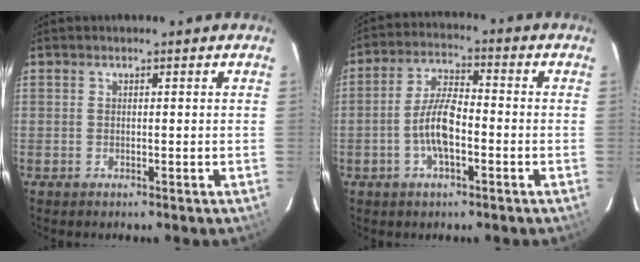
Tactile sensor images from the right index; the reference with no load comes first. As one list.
[{"total": 7.4, "force": [-2.5, 2.2, 6.6], "torque": [-0.138, 0.009, -0.048]}]